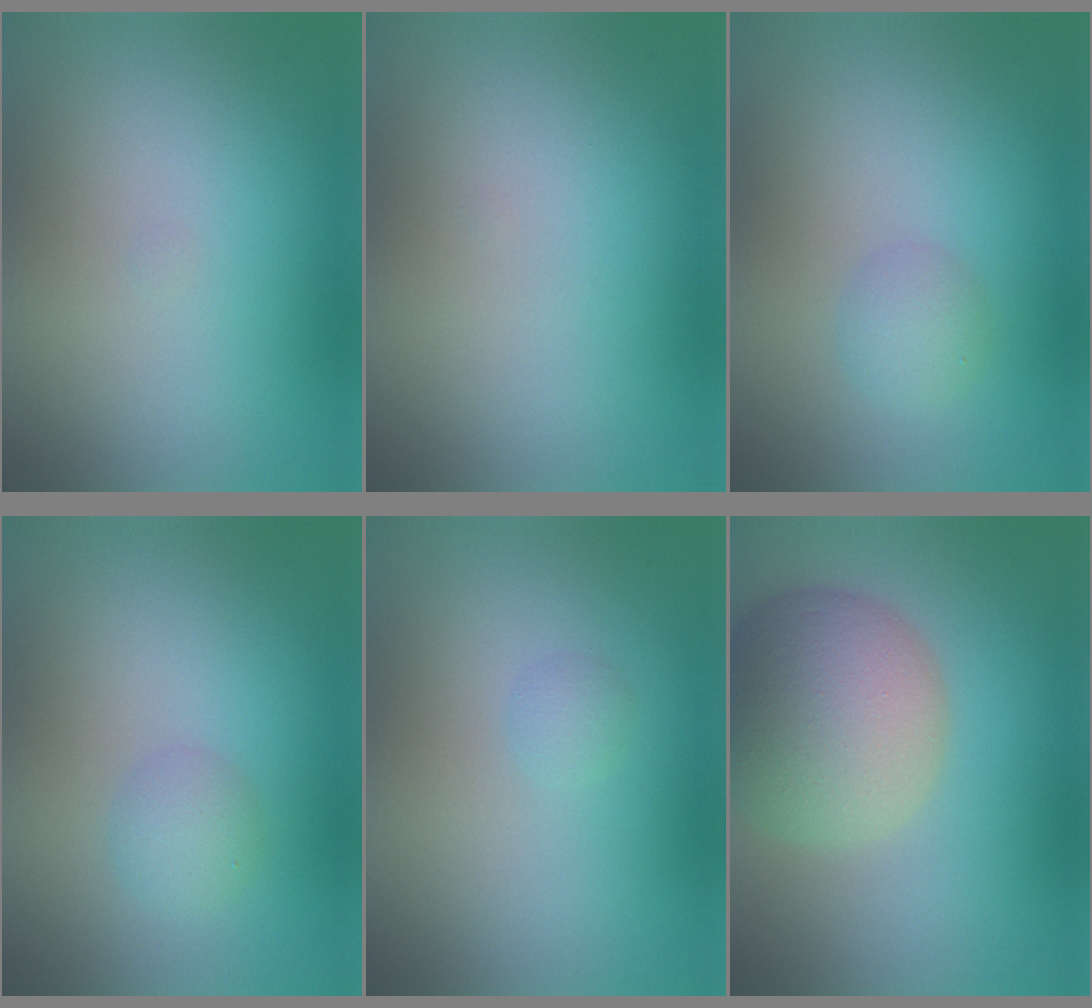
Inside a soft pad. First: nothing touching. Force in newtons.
{"total": 0.0}
{"total": 1.8, "press": 1.8, "slide": 0.0}
{"total": 1.8, "press": 1.8, "slide": 0.0}
{"total": 0.9, "press": 0.9, "slide": 0.0}
{"total": 9.0, "press": 9.0, "slide": 0.4}